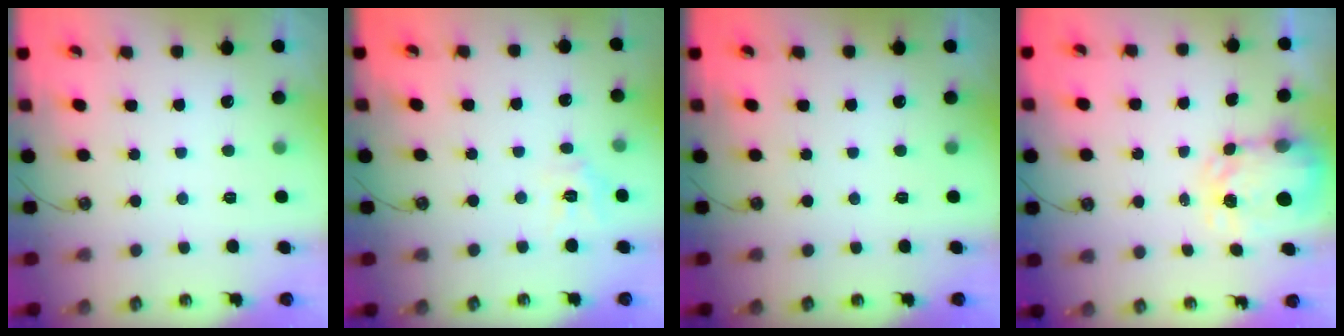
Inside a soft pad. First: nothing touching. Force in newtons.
{"total": 7.7, "press": 7.7, "slide": 0.5}
{"total": 0.0}
{"total": 5.3, "press": 5.3, "slide": 0.4}